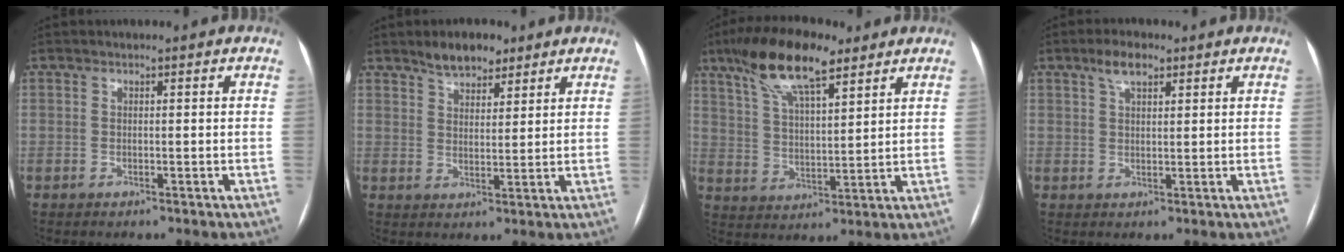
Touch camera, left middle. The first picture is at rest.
{"total": 5.4, "force": [4.2, 2.5, 2.3], "torque": [-0.039, 0.007, 0.073]}
{"total": 13.2, "force": [8.8, 3.5, 9.2], "torque": [-0.177, 0.022, 0.161]}
{"total": 3.8, "force": [2.4, 1.5, 2.5], "torque": [-0.049, 0.011, 0.045]}